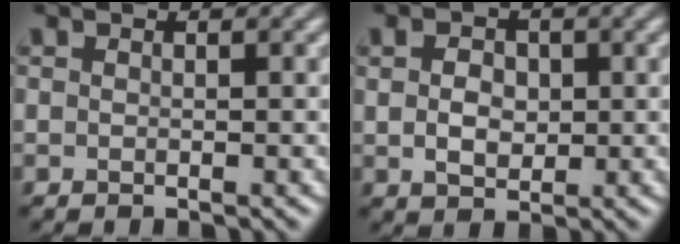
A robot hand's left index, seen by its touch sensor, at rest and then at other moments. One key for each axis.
{"total": 3.0, "fx": 0.4, "fy": 2.1, "fz": 2.0, "tx": -0.042, "ty": 0.002, "tz": 0.007}